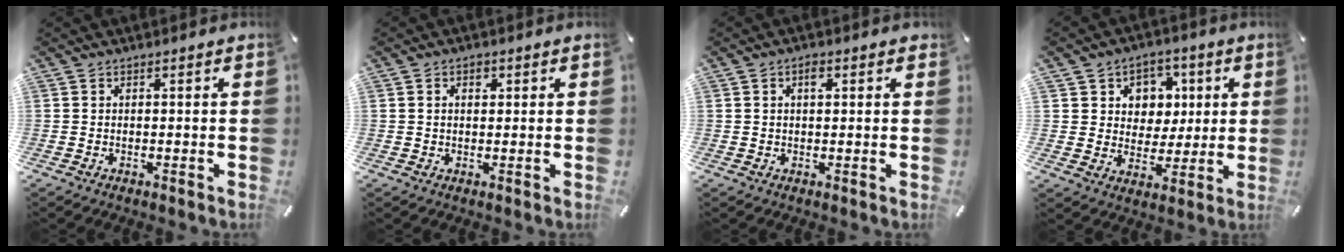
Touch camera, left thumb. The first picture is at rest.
{"total": 2.0, "force": [0.6, 1.4, 1.2], "torque": [-0.020, 0.002, 0.008]}
{"total": 2.2, "force": [0.9, 1.1, 1.7], "torque": [-0.021, -0.001, 0.011]}
{"total": 8.1, "force": [2.1, 7.8, 1.1], "torque": [-0.017, -0.018, 0.037]}